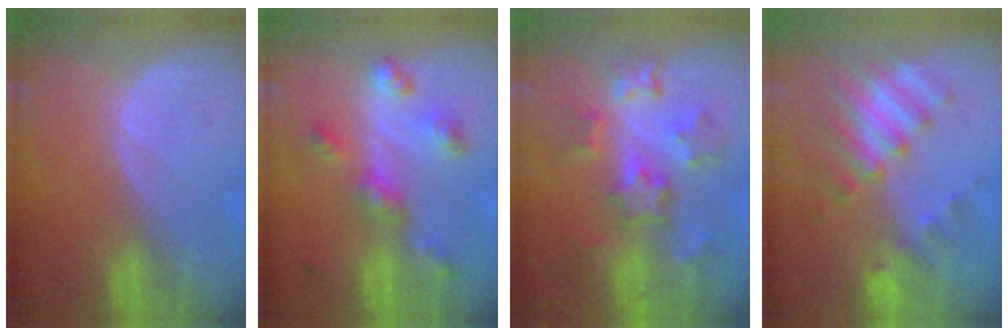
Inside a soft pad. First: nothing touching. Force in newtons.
{"total": 6.8, "press": 6.0, "slide": 3.2}
{"total": 8.3, "press": 7.9, "slide": 2.5}
{"total": 8.2, "press": 7.3, "slide": 3.8}